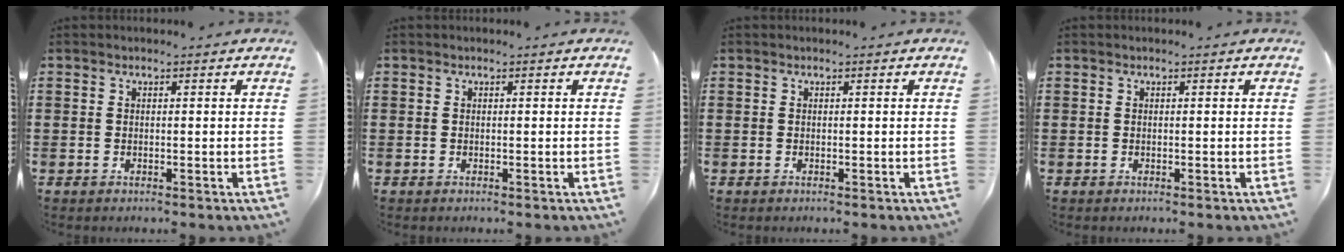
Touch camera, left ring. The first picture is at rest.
{"total": 0.0}
{"total": 0.0}
{"total": 0.0}